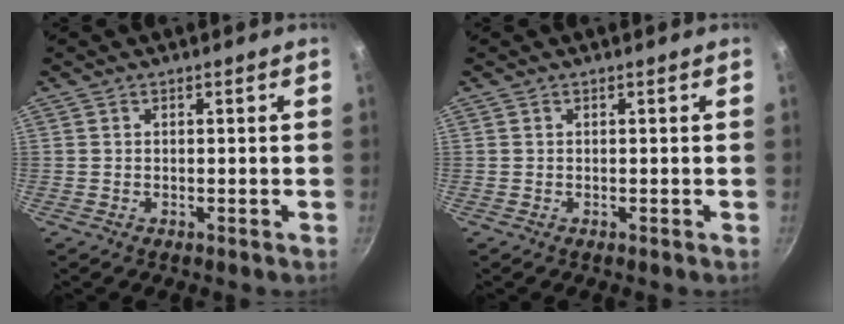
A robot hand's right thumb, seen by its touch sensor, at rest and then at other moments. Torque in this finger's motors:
{"motor_torque": [0.00, 0.00, 0.00, 0.00, 0.00]}